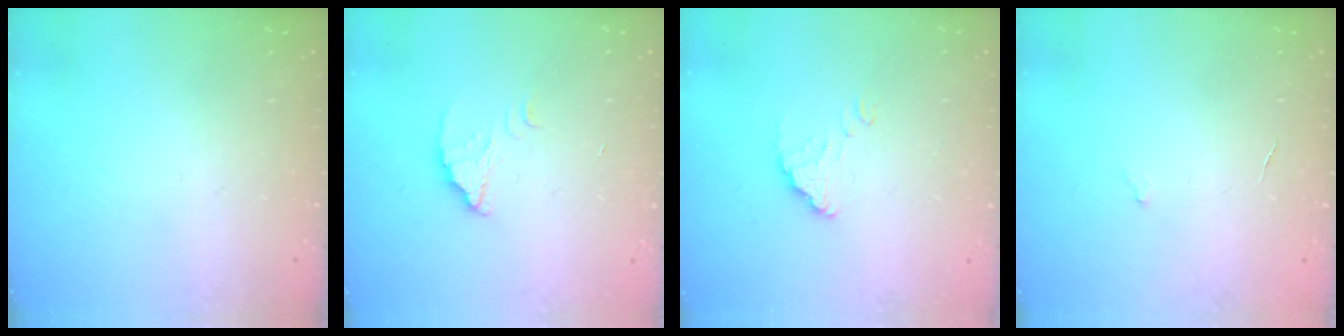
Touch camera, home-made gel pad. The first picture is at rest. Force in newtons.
{"total": 2.4, "press": 2.4, "slide": 0.1}
{"total": 1.9, "press": 1.9, "slide": 0.0}
{"total": 2.6, "press": 2.6, "slide": 0.2}